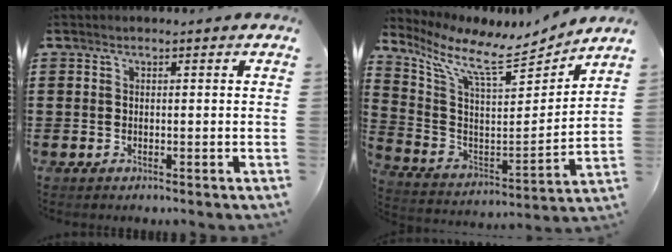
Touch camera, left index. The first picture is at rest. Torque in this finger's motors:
{"motor_torque": [2.14, 0.00, 0.15, 0.12]}